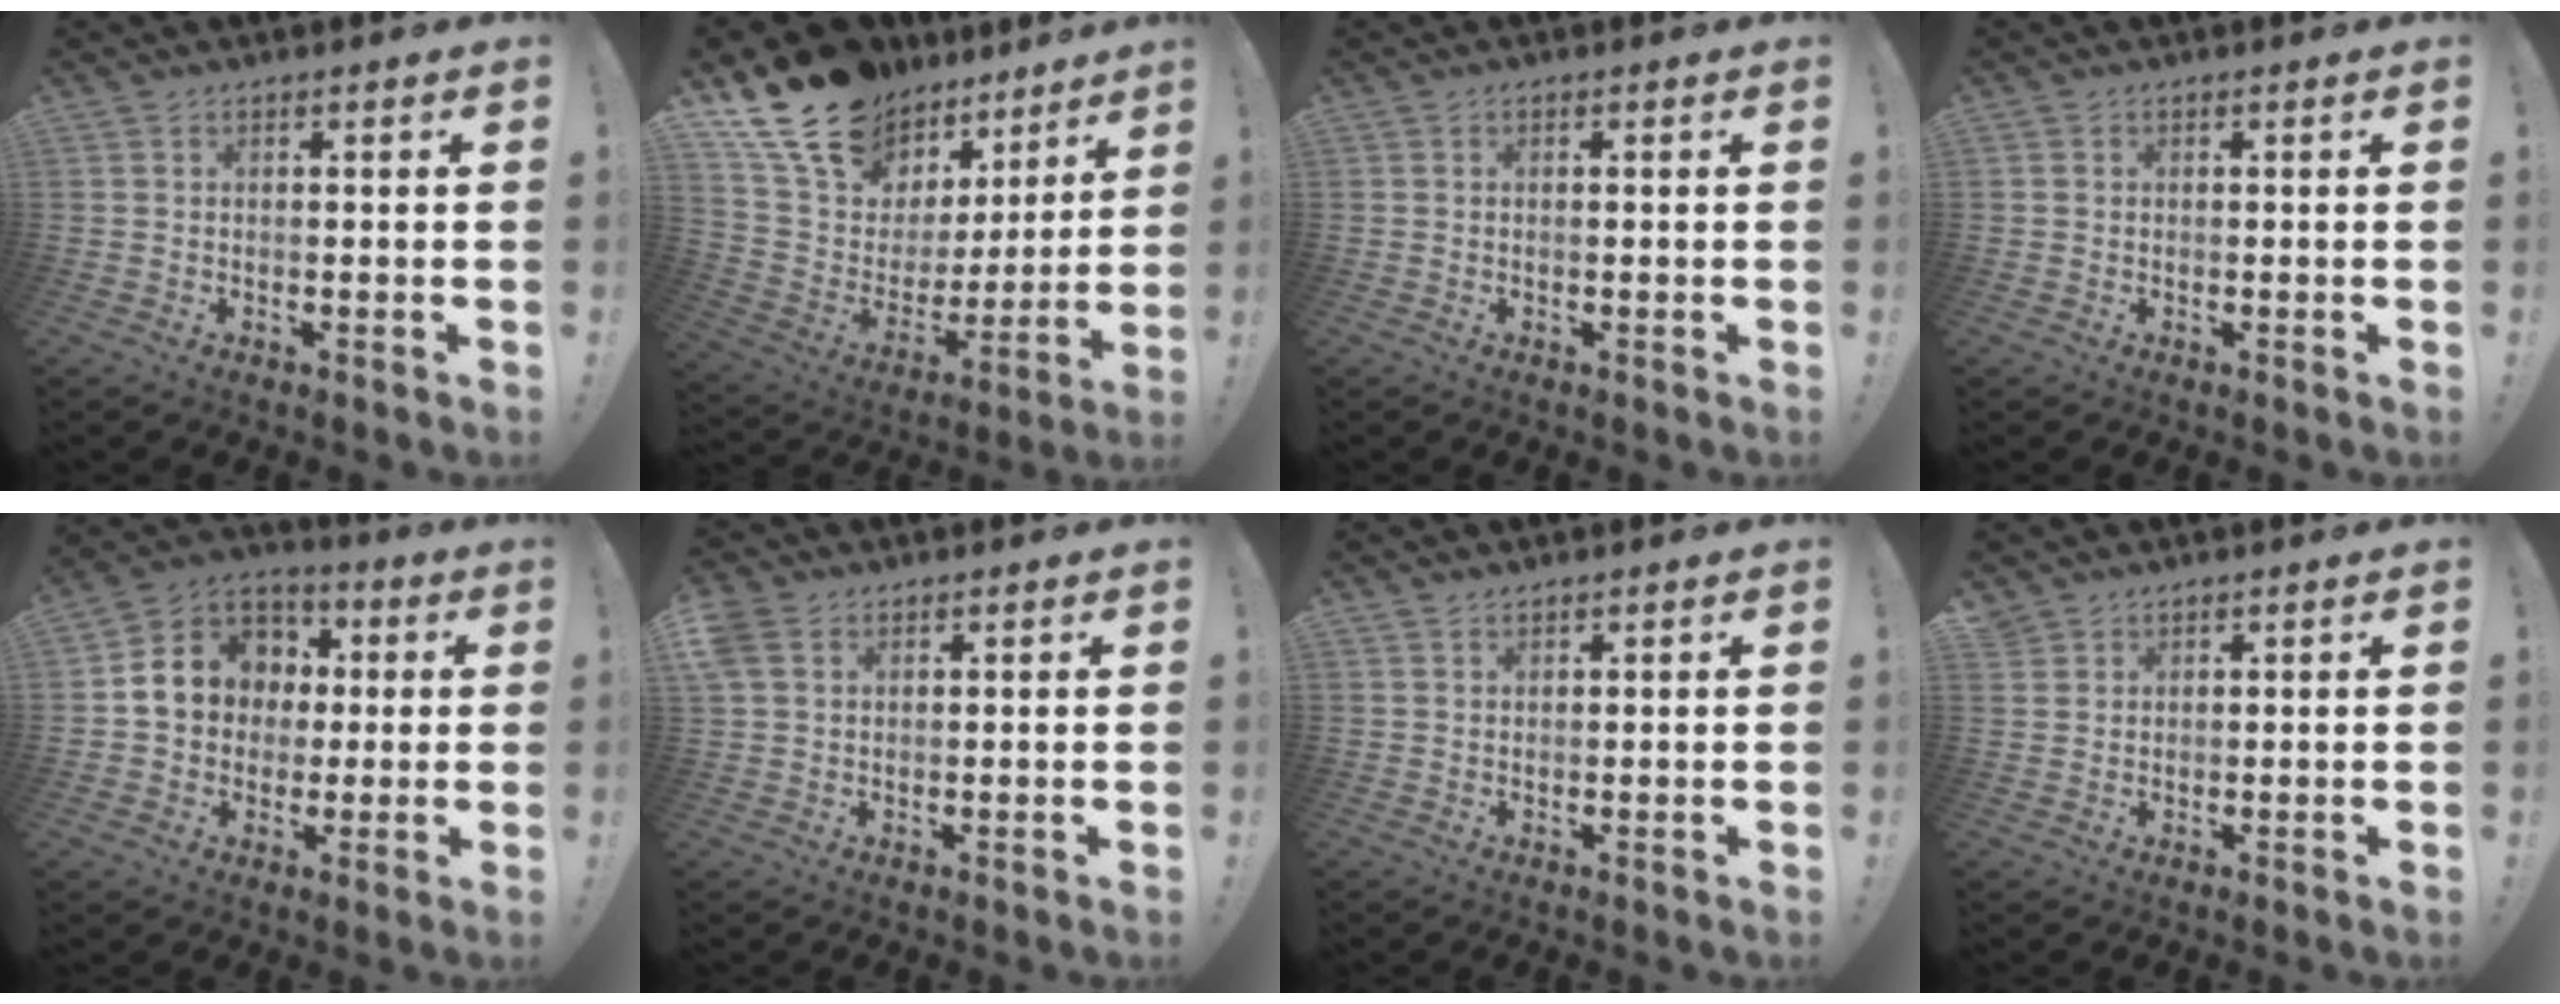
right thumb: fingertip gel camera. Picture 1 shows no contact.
{"total": 19.6, "force": [15.6, 10.1, 6.1], "torque": [-0.110, -0.112, 0.302]}
{"total": 0.0}
{"total": 0.7, "force": [0.1, 0.7, 0.0], "torque": [0.008, 0.001, 0.000]}
{"total": 12.0, "force": [1.2, 10.9, 4.9], "torque": [-0.057, 0.003, 0.033]}
{"total": 5.0, "force": [2.4, 3.6, 2.6], "torque": [-0.065, 0.003, 0.051]}
{"total": 1.3, "force": [1.1, 0.6, 0.2], "torque": [-0.001, -0.002, 0.020]}
{"total": 2.2, "force": [1.7, 1.3, 0.1], "torque": [-0.002, -0.009, 0.033]}